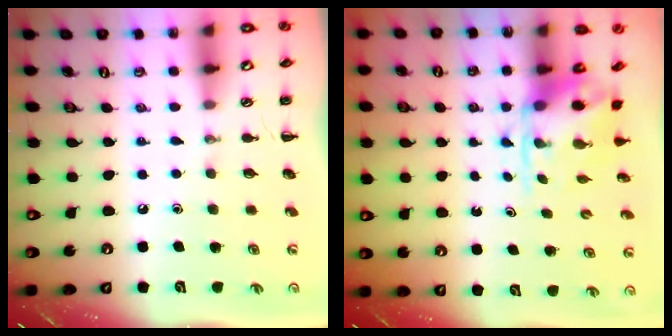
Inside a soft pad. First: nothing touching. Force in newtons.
{"total": 3.9, "press": 3.8, "slide": 0.9}